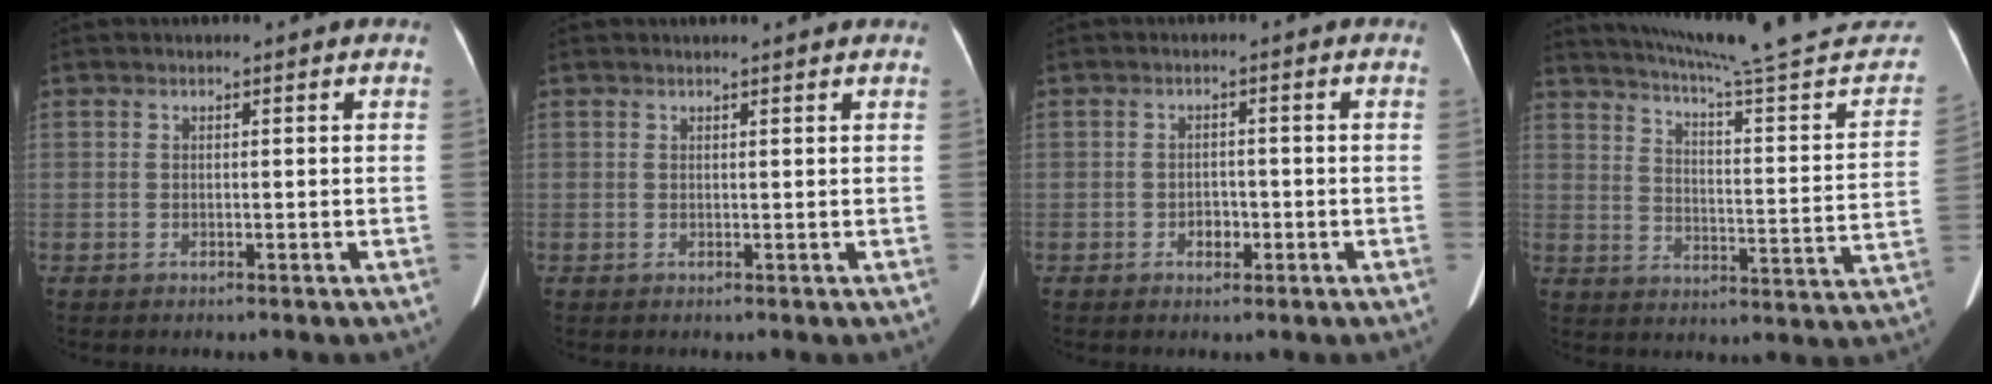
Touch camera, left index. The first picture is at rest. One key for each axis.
{"total": 2.6, "fx": 2.5, "fy": 0.0, "fz": 0.8, "tx": -0.013, "ty": 0.015, "tz": 0.028}
{"total": 1.8, "fx": -0.8, "fy": 1.3, "fz": 1.0, "tx": -0.014, "ty": 0.004, "tz": -0.009}
{"total": 28.2, "fx": 25.9, "fy": 0.8, "fz": 11.2, "tx": -0.170, "ty": -0.087, "tz": 0.324}